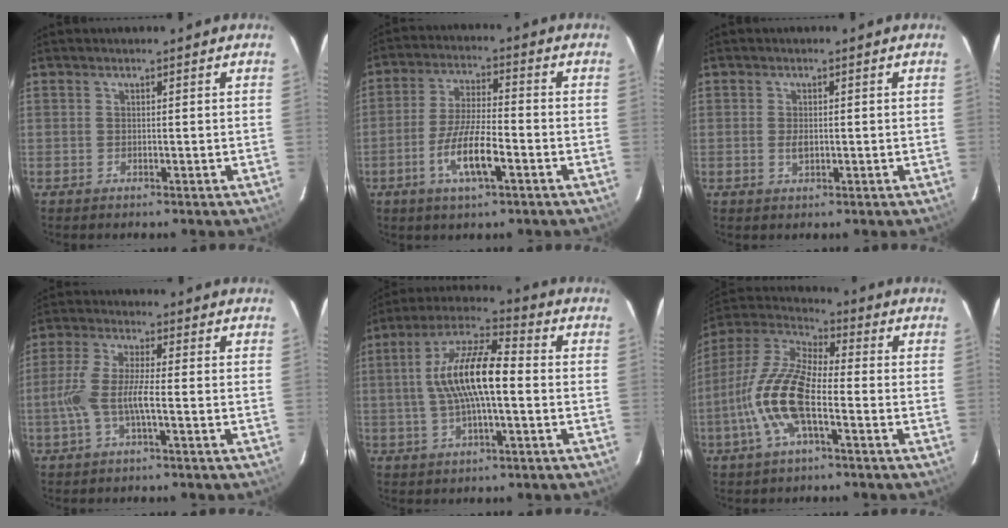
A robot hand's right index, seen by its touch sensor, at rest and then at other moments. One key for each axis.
{"total": 9.7, "fx": -4.2, "fy": 2.1, "fz": 8.6, "tx": -0.170, "ty": -0.004, "tz": -0.075}
{"total": 1.9, "fx": -0.2, "fy": 1.1, "fz": 1.5, "tx": -0.027, "ty": 0.000, "tz": -0.003}
{"total": 7.7, "fx": -1.9, "fy": 1.2, "fz": 7.4, "tx": -0.159, "ty": 0.001, "tz": -0.037}
{"total": 13.5, "fx": -0.5, "fy": 3.7, "fz": 13.0, "tx": -0.246, "ty": 0.016, "tz": -0.013}
{"total": 14.1, "fx": -4.4, "fy": 4.4, "fz": 12.6, "tx": -0.266, "ty": 0.000, "tz": -0.094}